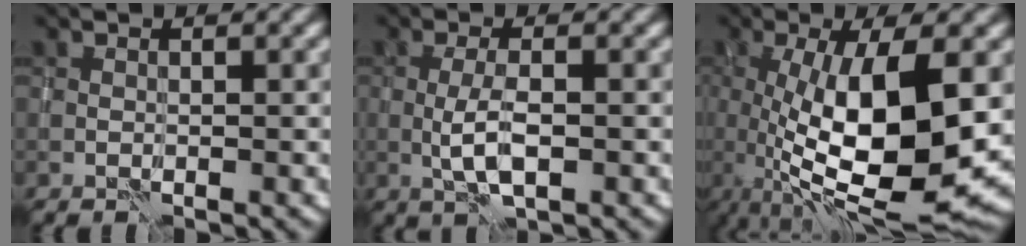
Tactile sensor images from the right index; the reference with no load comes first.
{"total": 3.1, "force": [-0.8, 0.8, 2.9], "torque": [-0.066, -0.001, -0.015]}
{"total": 12.7, "force": [-0.8, 4.1, 12.0], "torque": [-0.203, -0.016, -0.012]}